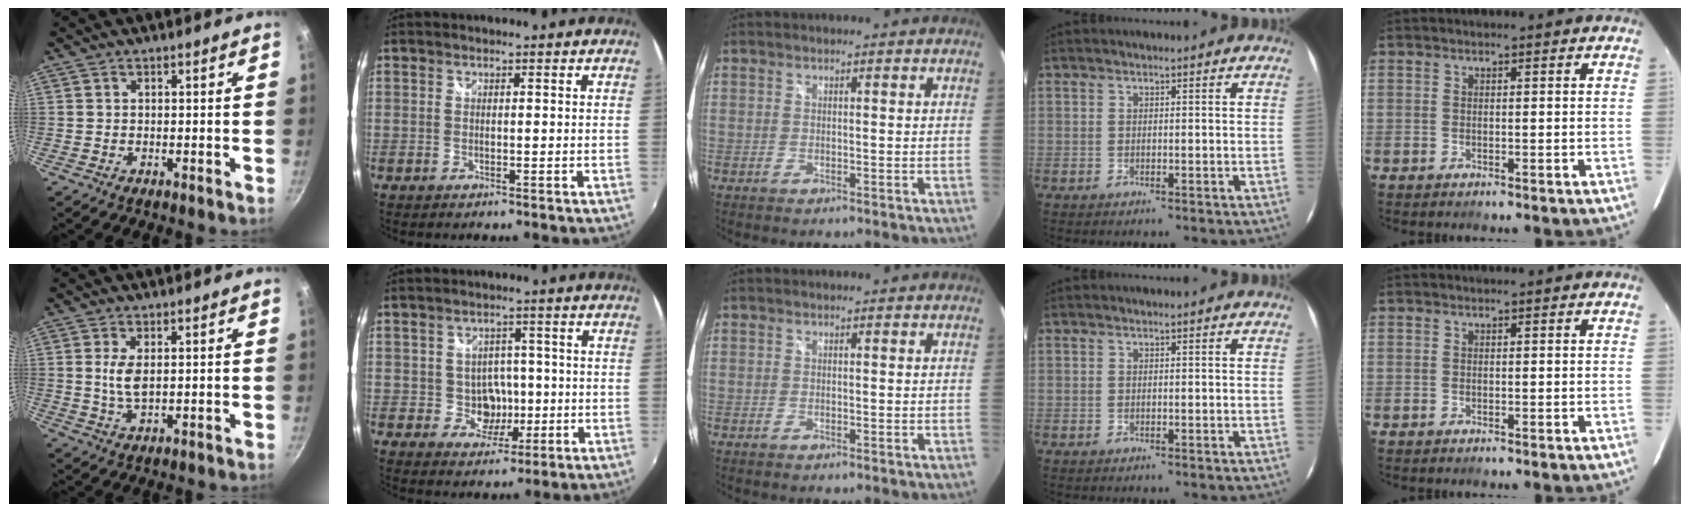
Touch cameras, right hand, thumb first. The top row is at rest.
{"thumb": {"total": 4.1, "force": [0.7, 1.7, 3.6], "torque": [-0.074, -0.007, 0.016]}, "index": {"total": 5.1, "force": [-0.8, 4.8, 1.5], "torque": [-0.034, 0.012, 0.001]}}